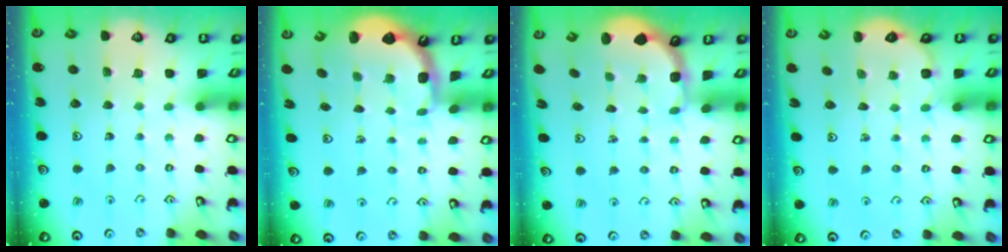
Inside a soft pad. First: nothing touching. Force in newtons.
{"total": 2.5, "press": 1.7, "slide": 1.8}
{"total": 2.6, "press": 1.9, "slide": 1.8}
{"total": 2.7, "press": 2.7, "slide": 0.3}